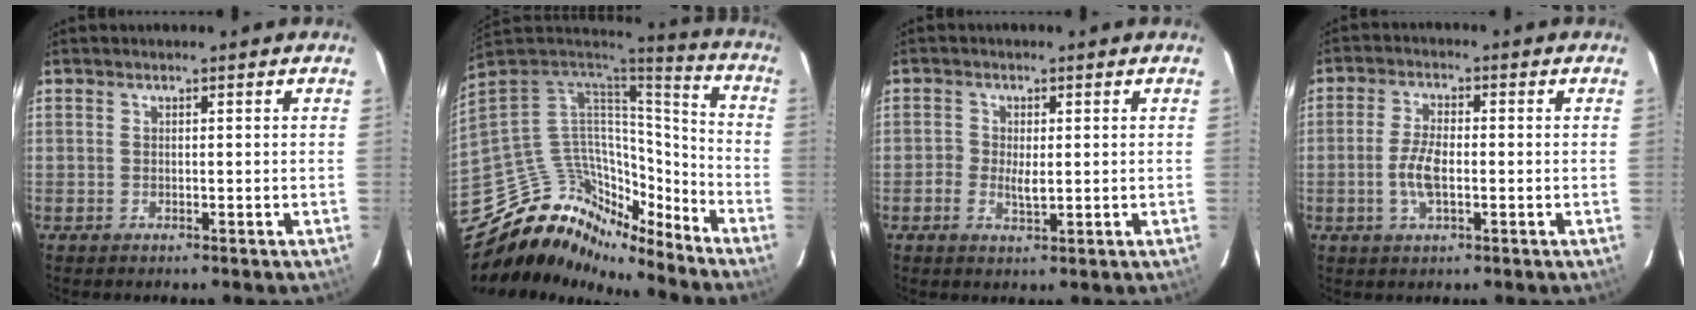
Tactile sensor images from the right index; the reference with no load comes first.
{"total": 18.5, "force": [-16.3, 7.4, 5.0], "torque": [-0.097, 0.030, -0.281]}
{"total": 2.7, "force": [-0.4, 1.6, 2.2], "torque": [-0.051, -0.002, -0.011]}
{"total": 5.7, "force": [-1.3, 2.3, 5.0], "torque": [-0.106, 0.002, -0.025]}